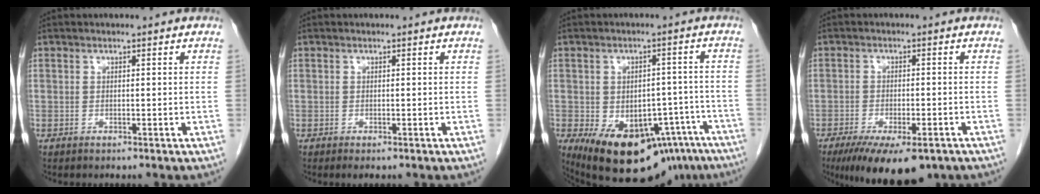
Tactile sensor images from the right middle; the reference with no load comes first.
{"total": 0.8, "force": [-0.5, 0.2, 0.5], "torque": [-0.008, -0.003, -0.004]}
{"total": 18.0, "force": [-11.4, 9.7, 10.0], "torque": [-0.127, 0.014, -0.145]}
{"total": 11.1, "force": [-7.5, 3.9, 7.2], "torque": [-0.115, -0.014, -0.113]}